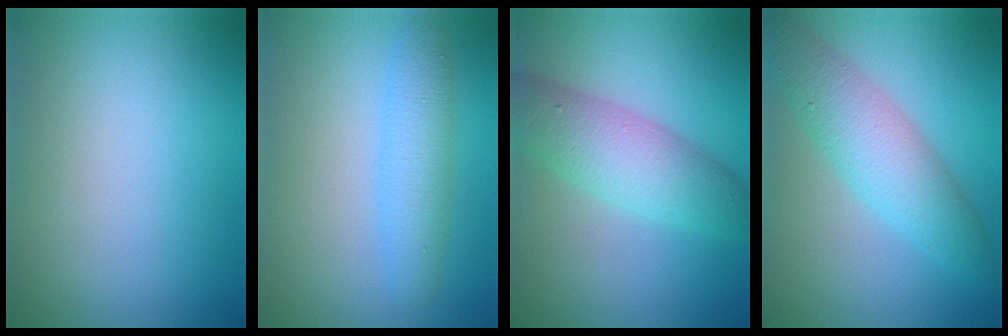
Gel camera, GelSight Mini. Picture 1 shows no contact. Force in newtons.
{"total": 3.3, "press": 3.3, "slide": 0.1}
{"total": 5.4, "press": 5.4, "slide": 0.1}
{"total": 5.2, "press": 5.2, "slide": 0.0}